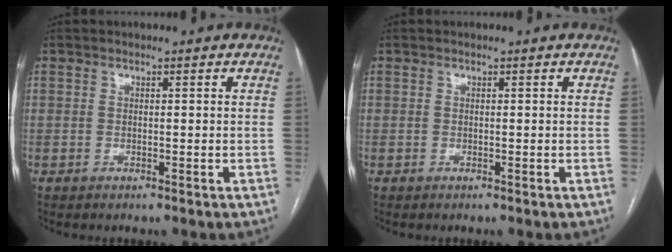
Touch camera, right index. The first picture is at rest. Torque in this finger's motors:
{"motor_torque": [0.00, 0.00, 0.00, 0.01]}